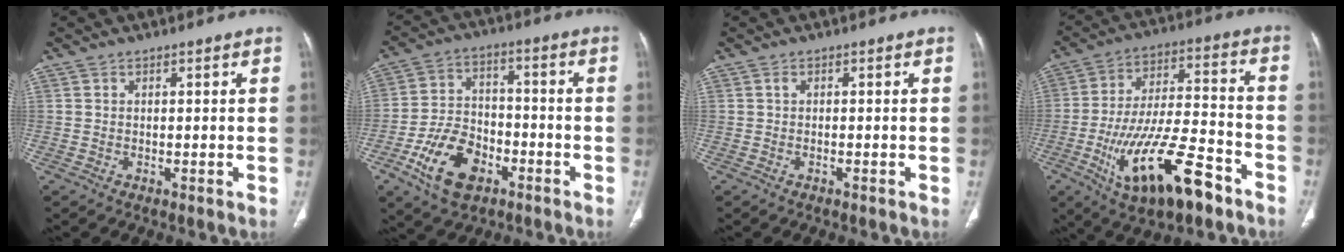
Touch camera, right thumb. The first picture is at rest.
{"total": 13.3, "force": [-6.4, 8.1, 8.4], "torque": [-0.141, 0.029, -0.113]}
{"total": 0.8, "force": [-0.2, 0.3, 0.7], "torque": [-0.020, 0.009, 0.000]}
{"total": 20.9, "force": [-10.2, 7.8, 16.5], "torque": [-0.297, 0.048, -0.162]}